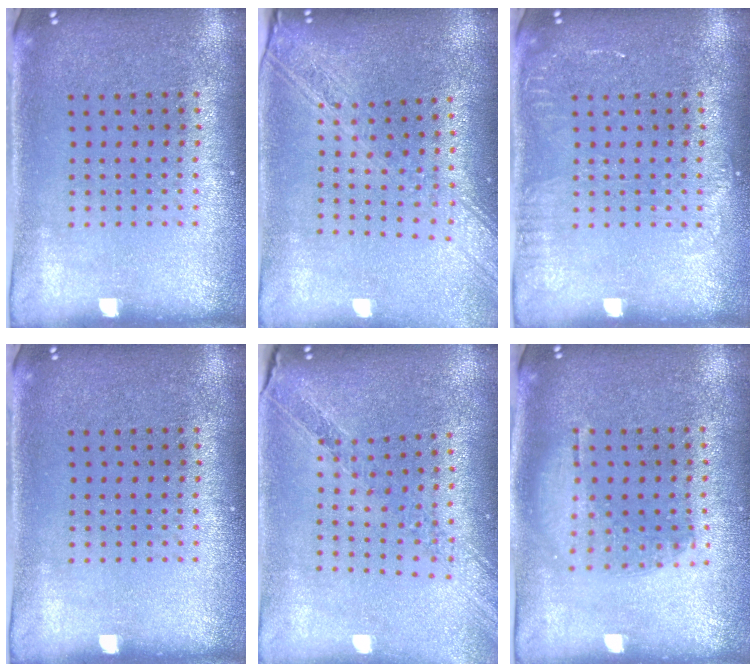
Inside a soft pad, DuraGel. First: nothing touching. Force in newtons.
{"total": 2.0, "press": 1.8, "slide": 1.0}
{"total": 1.3, "press": 1.2, "slide": 0.2}
{"total": 0.0}
{"total": 1.1, "press": 1.1, "slide": 0.1}
{"total": 1.2, "press": 1.1, "slide": 0.5}